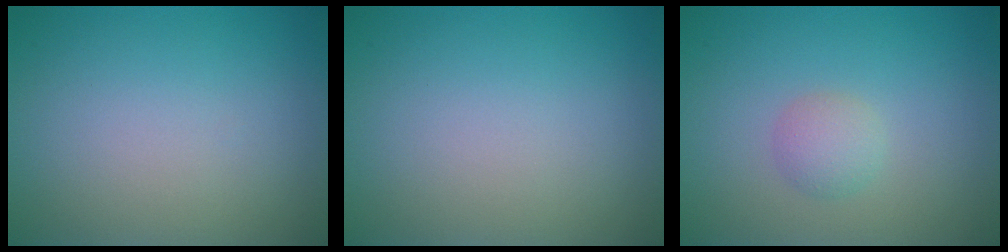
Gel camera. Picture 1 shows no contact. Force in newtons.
{"total": 0.0}
{"total": 1.7, "press": 1.7, "slide": 0.1}